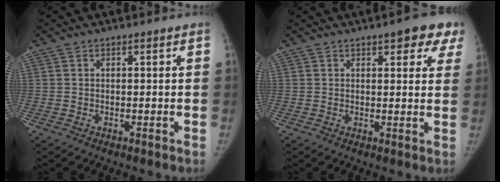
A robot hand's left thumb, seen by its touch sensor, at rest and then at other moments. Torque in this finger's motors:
{"motor_torque": [-0.04, 0.16, 0.12, 0.12, -0.03]}